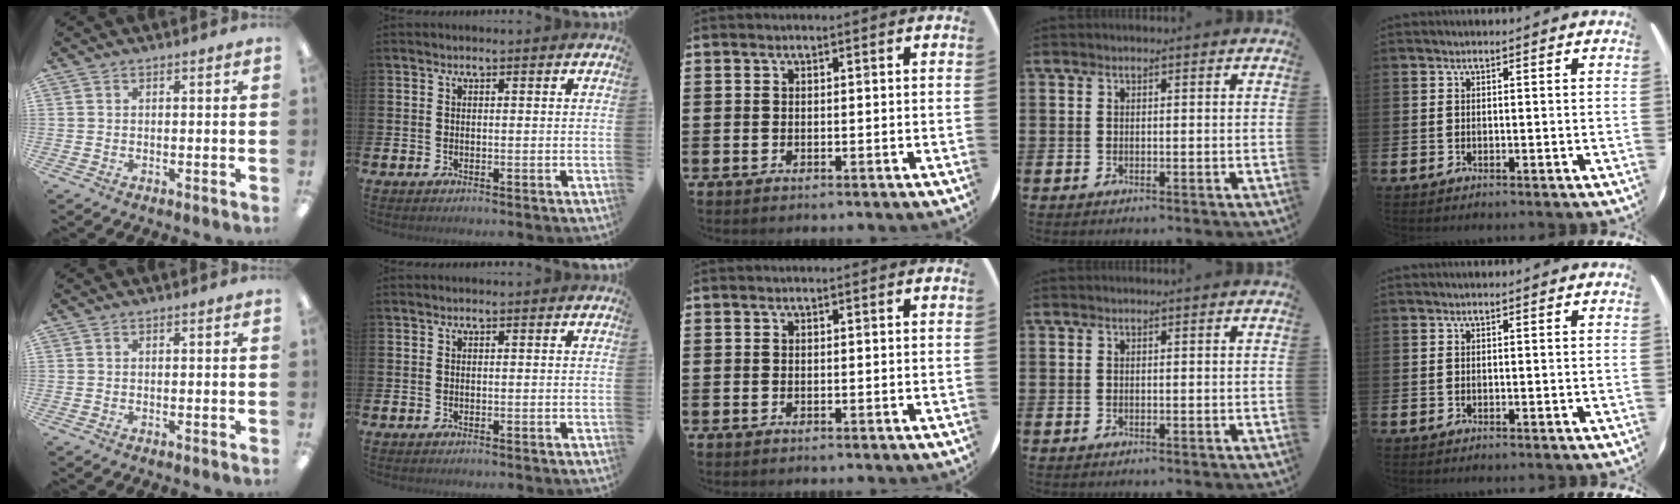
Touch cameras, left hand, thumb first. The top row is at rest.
{}